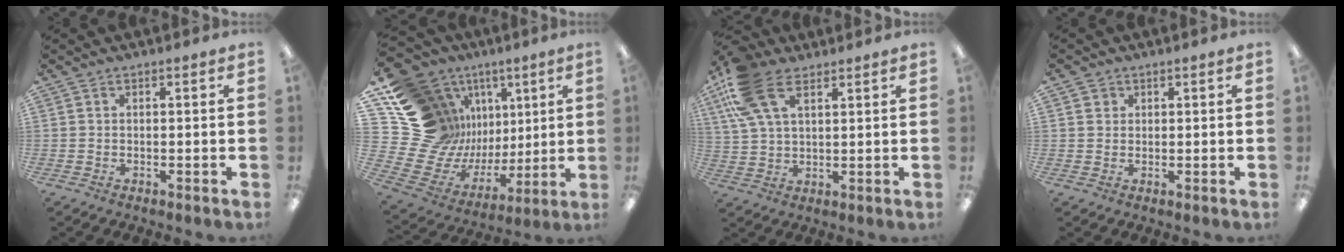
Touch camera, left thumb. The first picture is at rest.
{"total": 20.5, "force": [10.0, 16.4, 7.1], "torque": [-0.151, -0.101, 0.240]}
{"total": 14.5, "force": [7.6, 7.5, 9.8], "torque": [-0.226, -0.014, 0.141]}
{"total": 1.5, "force": [0.8, 1.3, 0.1], "torque": [0.003, -0.002, 0.013]}